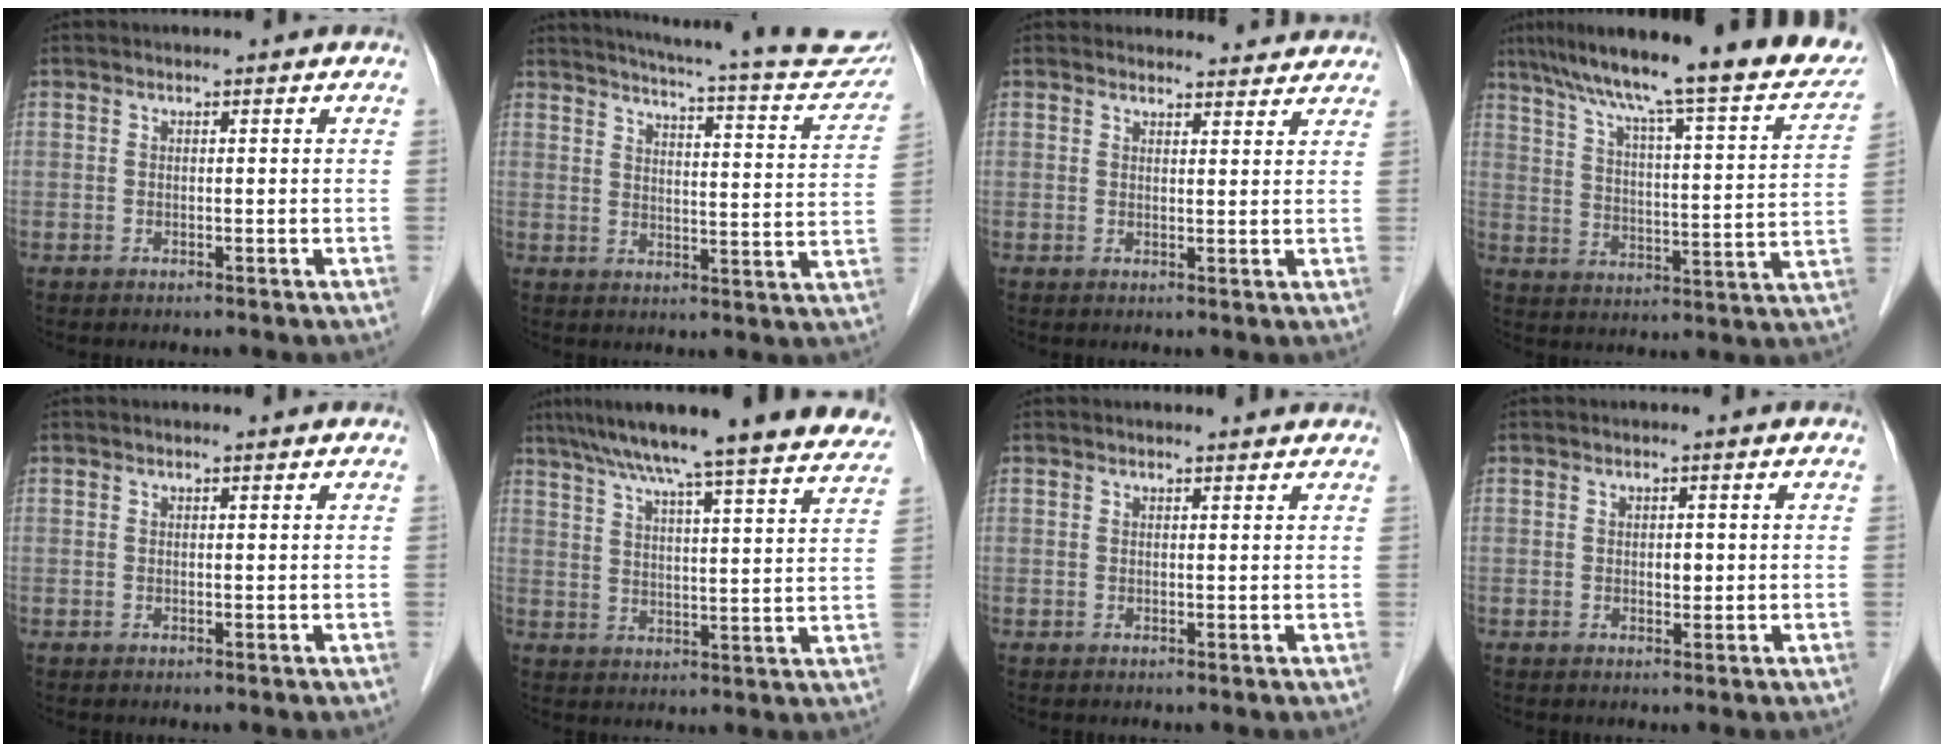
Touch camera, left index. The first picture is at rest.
{"total": 20.9, "force": [19.1, 2.0, 8.4], "torque": [-0.114, -0.048, 0.224]}
{"total": 5.9, "force": [5.8, 1.3, 0.3], "torque": [0.003, 0.005, 0.054]}
{"total": 25.1, "force": [20.3, 2.4, 14.5], "torque": [-0.227, -0.004, 0.275]}
{"total": 0.7, "force": [0.7, -0.1, 0.2], "torque": [-0.008, 0.004, 0.011]}
{"total": 25.7, "force": [22.6, 0.9, 12.1], "torque": [-0.192, -0.019, 0.290]}
{"total": 2.1, "force": [2.1, 0.0, 0.4], "torque": [-0.010, 0.005, 0.024]}
{"total": 1.1, "force": [0.1, 0.7, 0.8], "torque": [-0.012, 0.000, 0.003]}